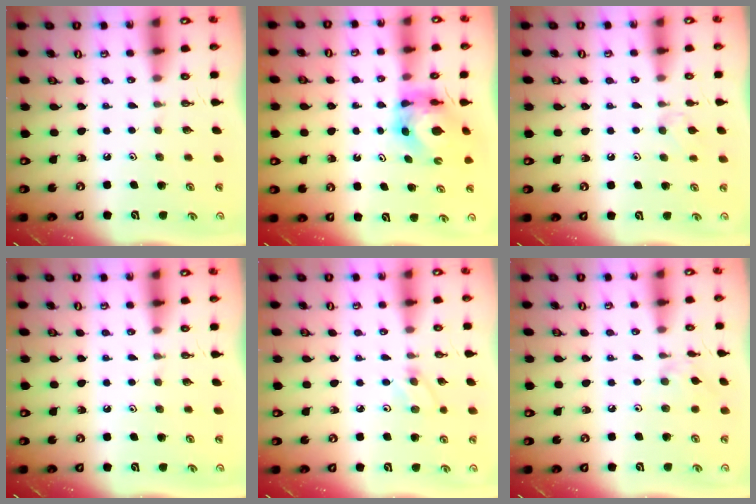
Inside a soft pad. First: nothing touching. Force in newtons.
{"total": 5.4, "press": 5.4, "slide": 0.4}
{"total": 4.1, "press": 4.0, "slide": 0.8}
{"total": 0.0}
{"total": 3.0, "press": 3.0, "slide": 0.4}
{"total": 1.6, "press": 1.6, "slide": 0.3}